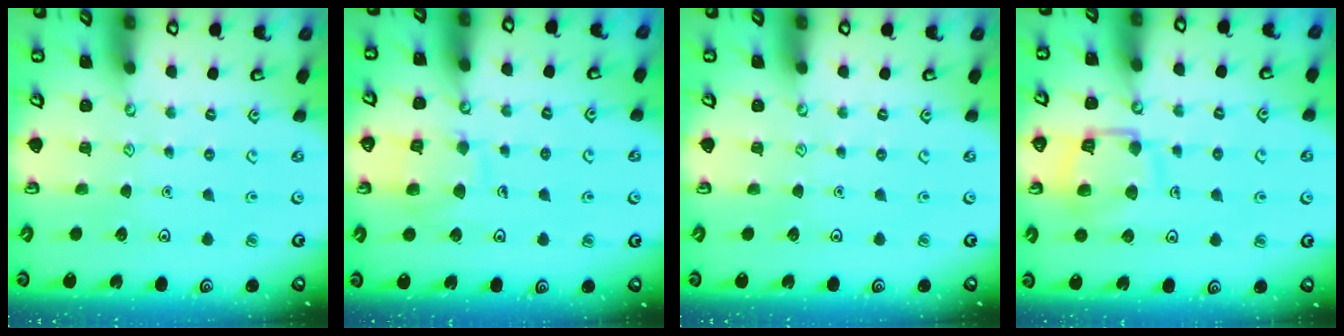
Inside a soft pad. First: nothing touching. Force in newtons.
{"total": 9.7, "press": 9.6, "slide": 0.8}
{"total": 0.0}
{"total": 13.1, "press": 13.0, "slide": 1.5}